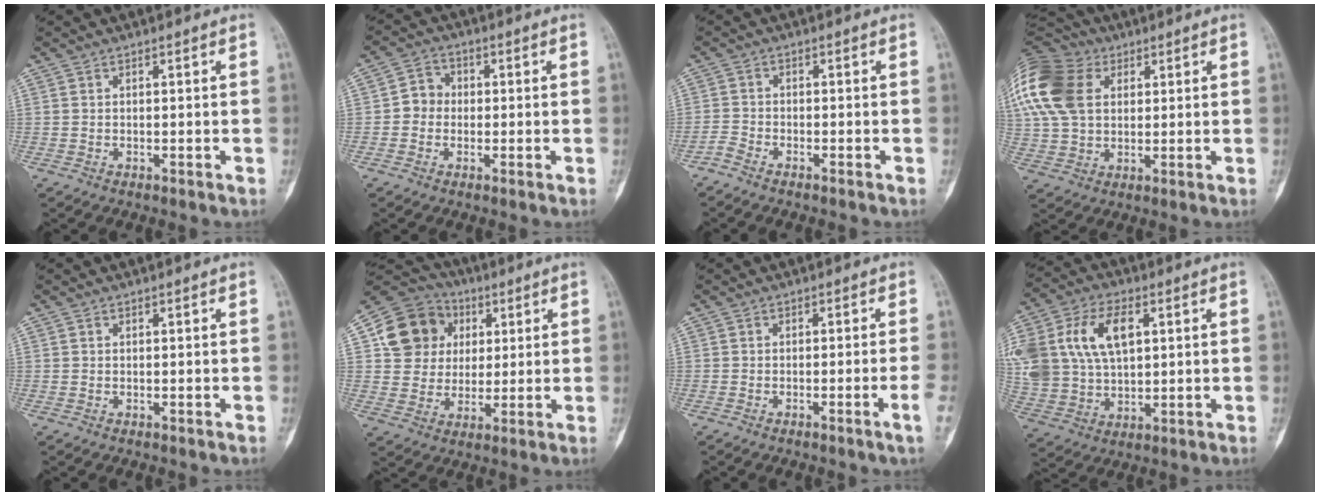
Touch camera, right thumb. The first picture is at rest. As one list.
[{"total": 4.3, "force": [-0.5, 3.9, 1.7], "torque": [-0.001, 0.013, -0.020]}, {"total": 2.1, "force": [-2.0, 0.2, 0.8], "torque": [-0.019, 0.007, -0.045]}, {"total": 21.0, "force": [6.6, 14.9, 13.2], "torque": [-0.297, 0.031, 0.123]}, {"total": 0.0}, {"total": 13.8, "force": [3.9, 12.3, 5.1], "torque": [-0.062, 0.009, 0.067]}, {"total": 2.6, "force": [-1.2, -0.8, 2.1], "torque": [-0.043, 0.005, -0.020]}, {"total": 21.1, "force": [6.0, 13.8, 14.8], "torque": [-0.331, 0.018, 0.119]}]